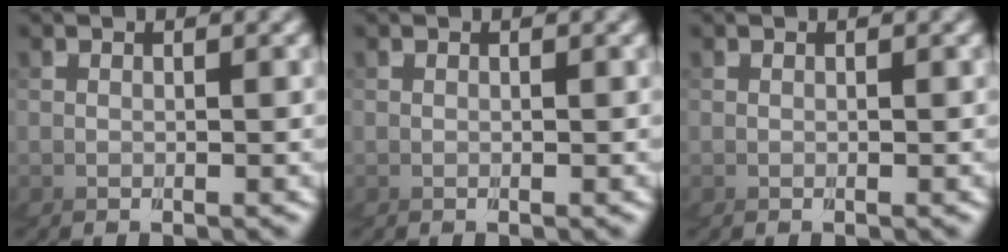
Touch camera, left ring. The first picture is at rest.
{"total": 0.0}
{"total": 0.0}